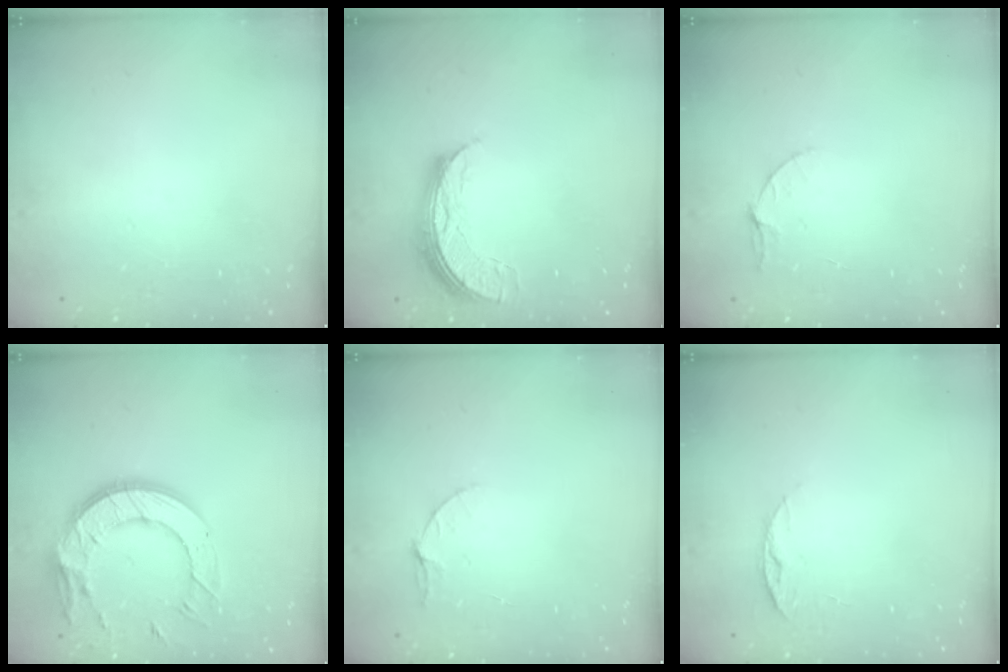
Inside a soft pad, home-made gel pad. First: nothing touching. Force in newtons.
{"total": 7.9, "press": 7.8, "slide": 0.8}
{"total": 4.0, "press": 3.9, "slide": 0.4}
{"total": 17.3, "press": 17.2, "slide": 1.3}
{"total": 4.0, "press": 3.9, "slide": 0.4}
{"total": 6.2, "press": 6.1, "slide": 0.7}